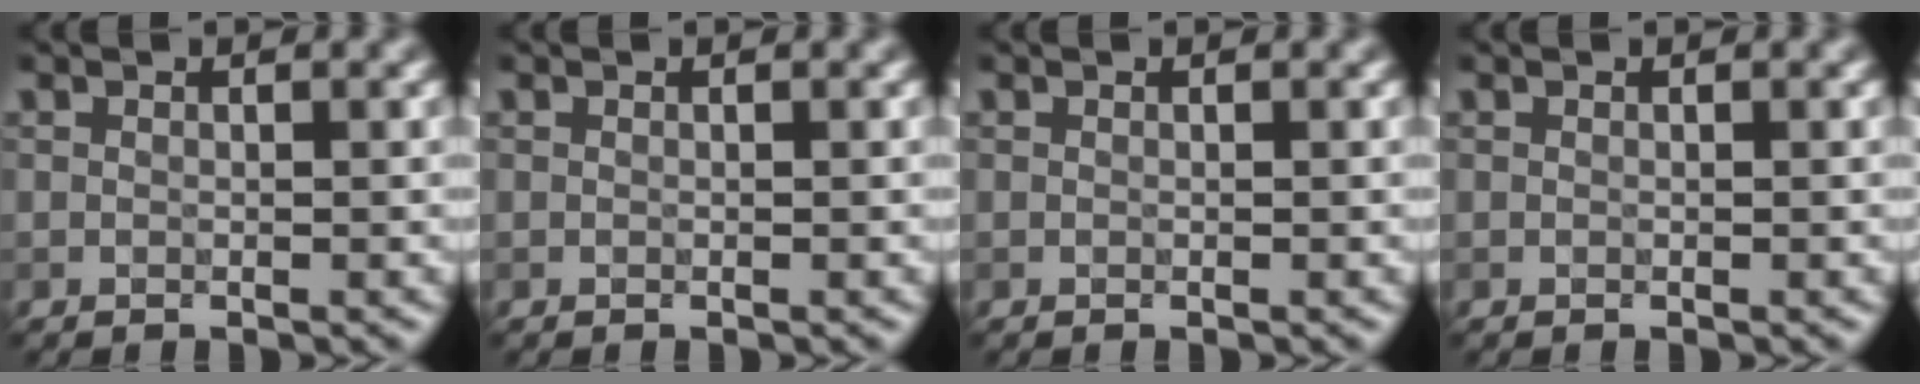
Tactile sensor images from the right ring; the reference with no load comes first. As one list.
[{"total": 0.0}, {"total": 0.0}, {"total": 0.0}]